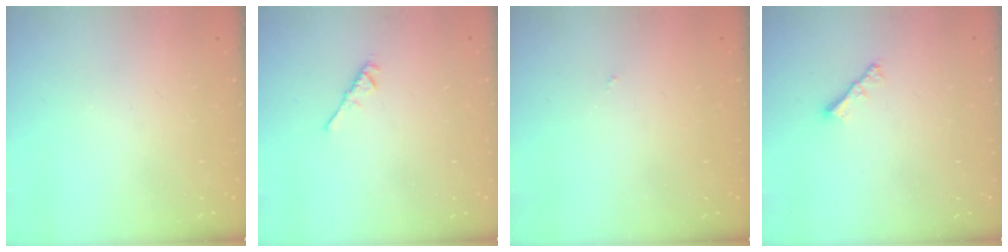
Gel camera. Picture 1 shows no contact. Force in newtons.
{"total": 3.1, "press": 3.0, "slide": 0.7}
{"total": 0.0}
{"total": 2.4, "press": 2.4, "slide": 0.6}